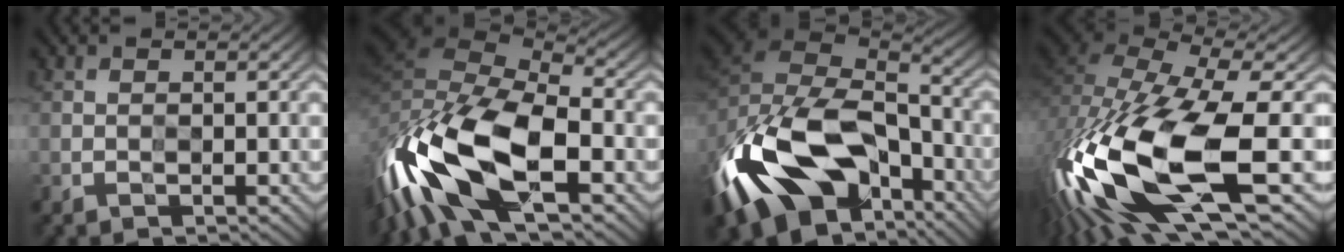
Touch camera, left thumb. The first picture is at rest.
{"total": 17.3, "force": [-6.8, 8.2, 13.6], "torque": [-0.326, -0.023, -0.122]}
{"total": 18.3, "force": [-9.1, 11.2, 11.2], "torque": [-0.279, -0.037, -0.137]}
{"total": 18.4, "force": [-7.8, 7.4, 14.9], "torque": [-0.341, -0.052, -0.121]}